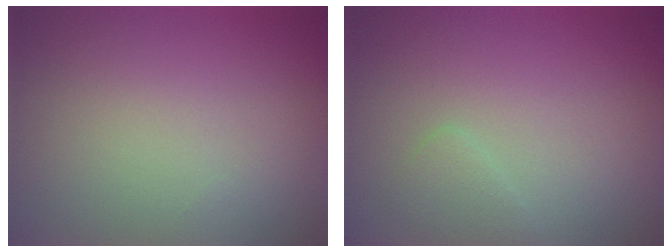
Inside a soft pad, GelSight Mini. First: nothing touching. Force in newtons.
{"total": 1.2, "press": 1.2, "slide": 0.1}